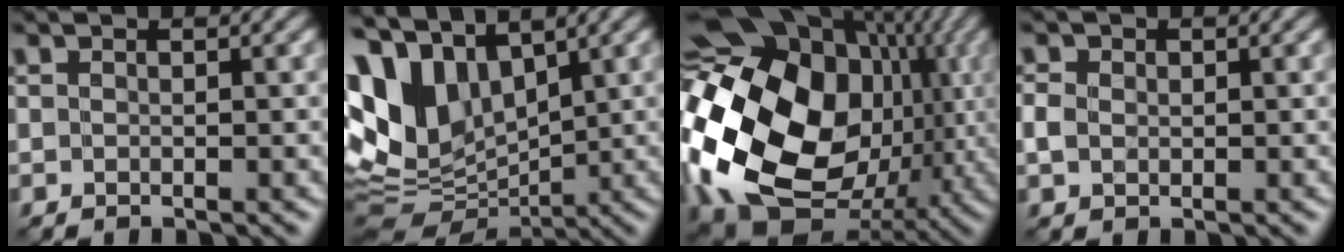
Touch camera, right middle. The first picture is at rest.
{"total": 10.1, "force": [3.6, 6.5, 6.9], "torque": [-0.166, 0.014, 0.065]}
{"total": 19.8, "force": [-0.2, 14.9, 13.0], "torque": [-0.266, 0.000, 0.012]}
{"total": 1.7, "force": [0.1, 1.5, 0.8], "torque": [-0.021, 0.003, -0.001]}